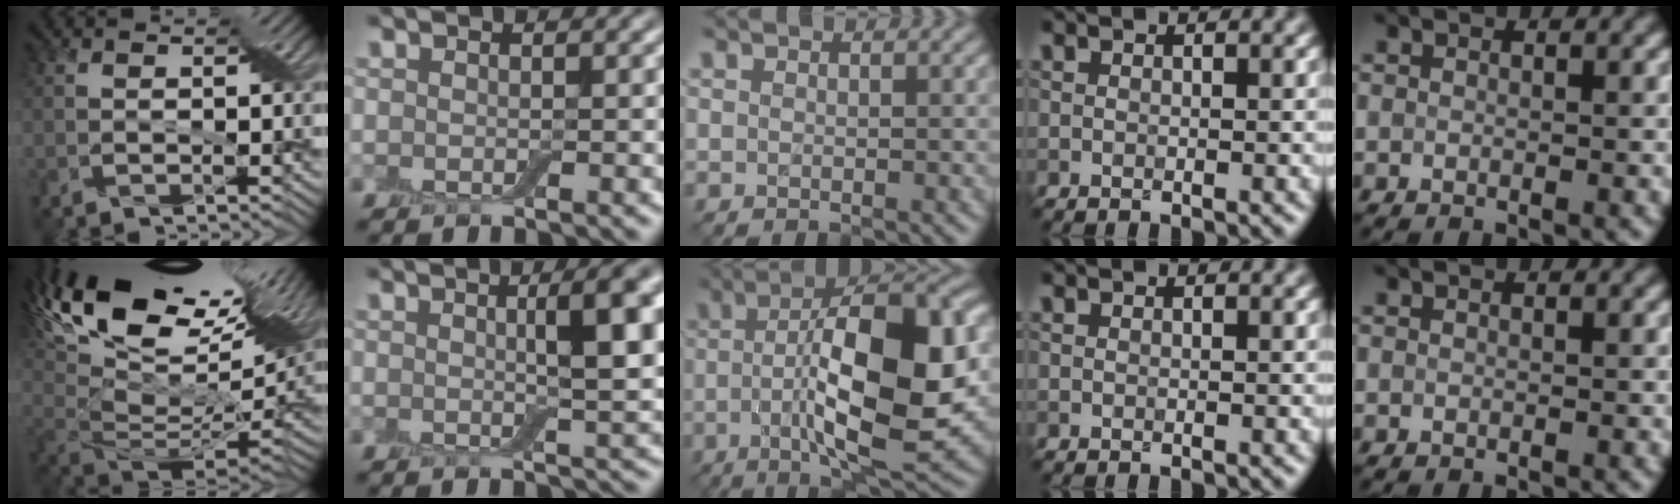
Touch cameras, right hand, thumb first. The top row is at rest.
{"thumb": {"total": 20.3, "force": [10.7, 8.8, 14.9], "torque": [-0.268, 0.052, 0.205]}, "index": {"total": 6.2, "force": [1.4, 1.4, 5.8], "torque": [-0.067, 0.010, 0.016]}, "middle": {"total": 13.2, "force": [-0.6, 3.8, 12.7], "torque": [-0.194, 0.006, -0.012]}}